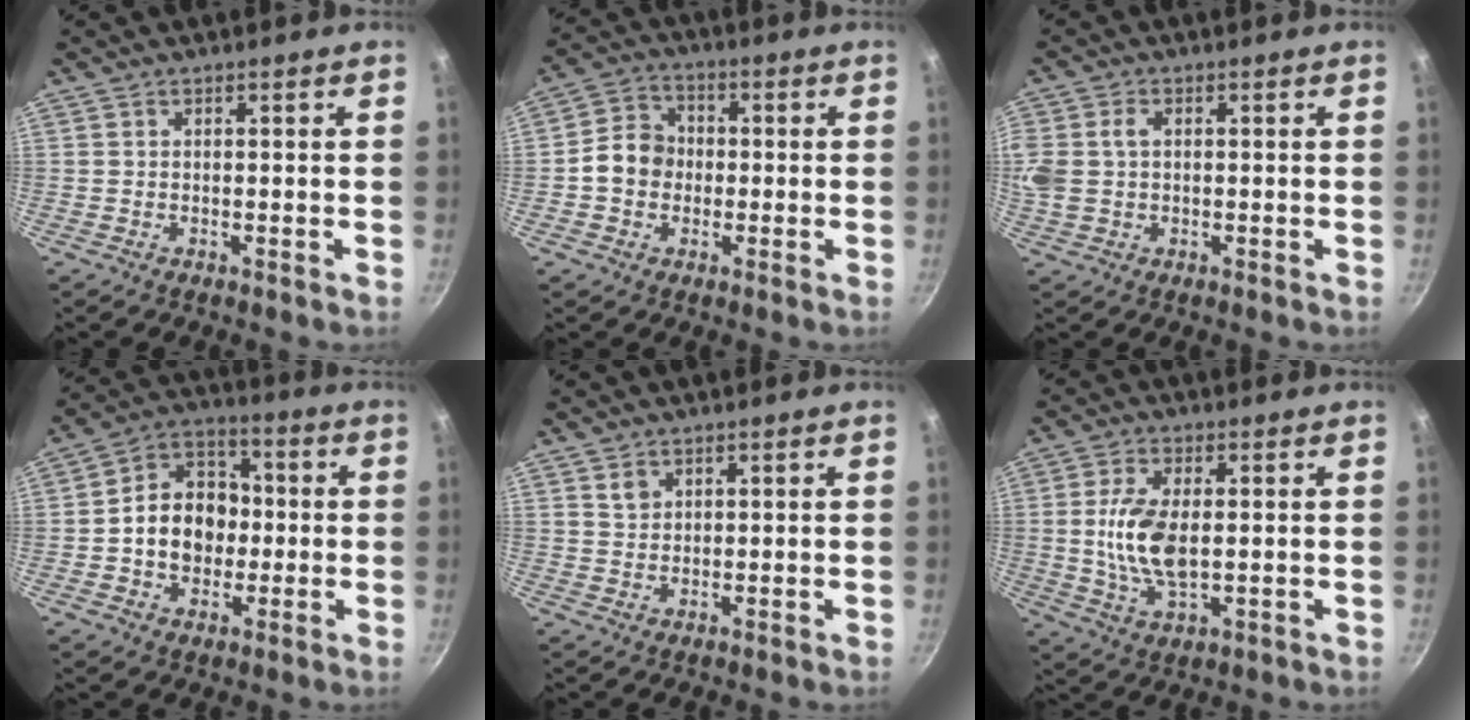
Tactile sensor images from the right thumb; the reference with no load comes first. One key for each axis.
{"total": 7.7, "fx": -0.8, "fy": 6.6, "fz": 3.8, "tx": -0.036, "ty": 0.021, "tz": -0.029}
{"total": 9.2, "fx": 1.2, "fy": 7.0, "fz": 5.9, "tx": -0.138, "ty": 0.014, "tz": 0.022}
{"total": 12.8, "fx": -0.9, "fy": 10.2, "fz": 7.7, "tx": -0.087, "ty": 0.027, "tz": -0.026}
{"total": 2.3, "fx": 1.2, "fy": 1.8, "fz": 0.9, "tx": -0.008, "ty": -0.001, "tz": 0.024}
{"total": 10.3, "fx": 0.3, "fy": 5.3, "fz": 8.8, "tx": -0.176, "ty": -0.003, "tz": 0.009}